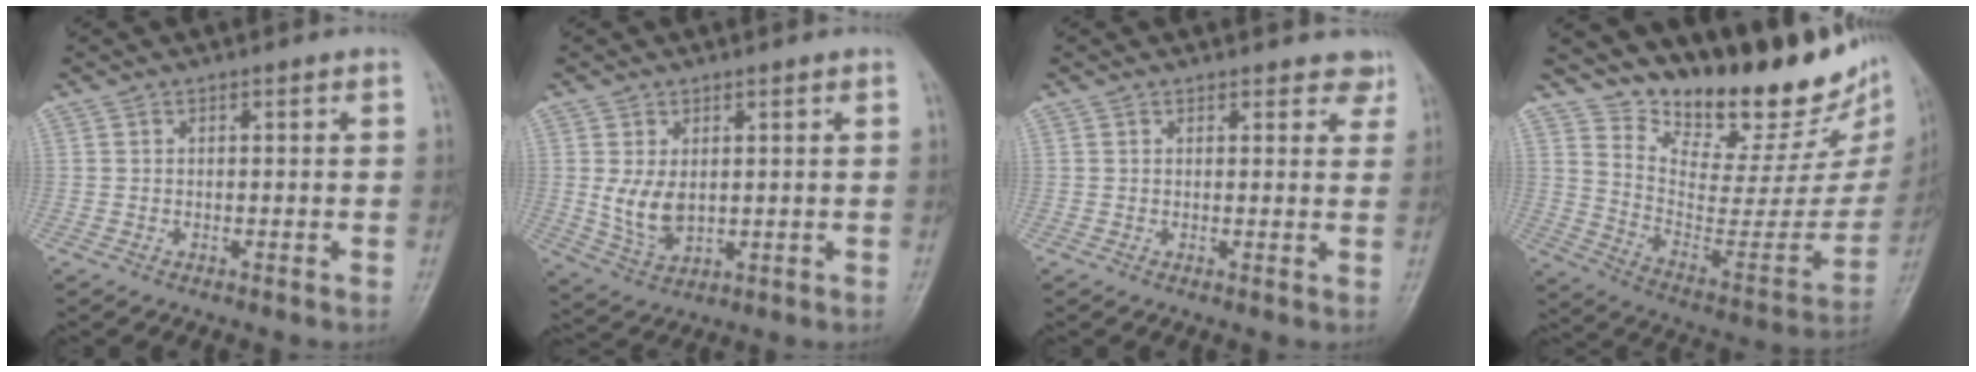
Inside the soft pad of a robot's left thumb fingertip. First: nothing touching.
{"total": 6.3, "force": [1.1, 3.9, 4.8], "torque": [-0.082, -0.016, 0.035]}
{"total": 4.2, "force": [3.7, 1.8, 0.5], "torque": [0.029, -0.019, 0.024]}
{"total": 25.4, "force": [20.6, 8.0, 12.7], "torque": [-0.163, -0.136, 0.311]}